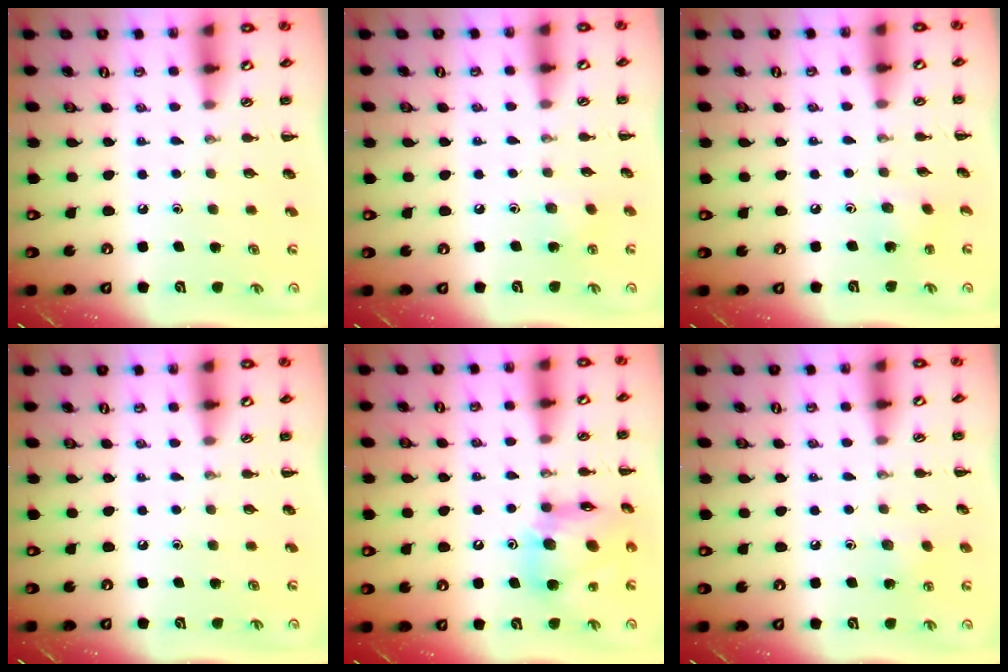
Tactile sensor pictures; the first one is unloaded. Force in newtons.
{"total": 5.2, "press": 4.9, "slide": 1.5}
{"total": 2.1, "press": 2.0, "slide": 0.6}
{"total": 0.0}
{"total": 13.5, "press": 12.9, "slide": 4.1}
{"total": 7.7, "press": 7.5, "slide": 2.0}